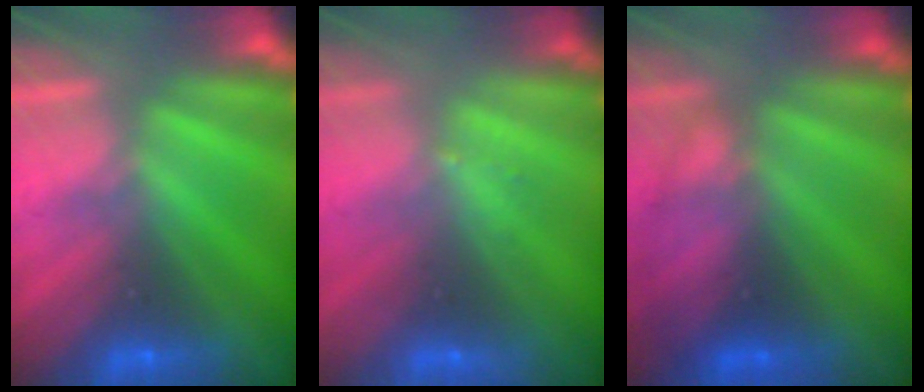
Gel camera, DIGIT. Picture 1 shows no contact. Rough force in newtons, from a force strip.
{"total": 1.3}
{"total": 2.2}